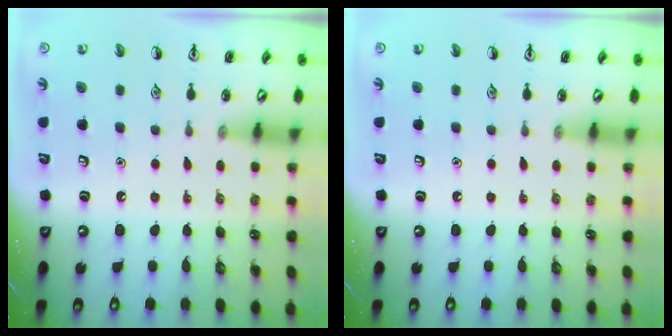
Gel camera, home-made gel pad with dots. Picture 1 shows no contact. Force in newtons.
{"total": 0.0}